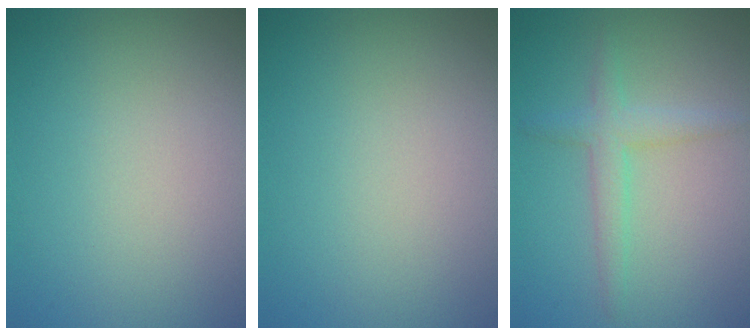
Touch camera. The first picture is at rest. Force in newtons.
{"total": 0.0}
{"total": 2.3, "press": 2.3, "slide": 0.1}